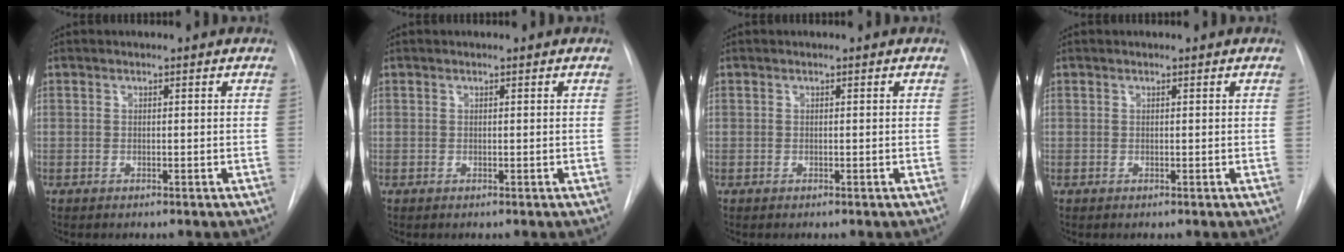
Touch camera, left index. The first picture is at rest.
{"total": 0.0}
{"total": 0.0}
{"total": 0.0}